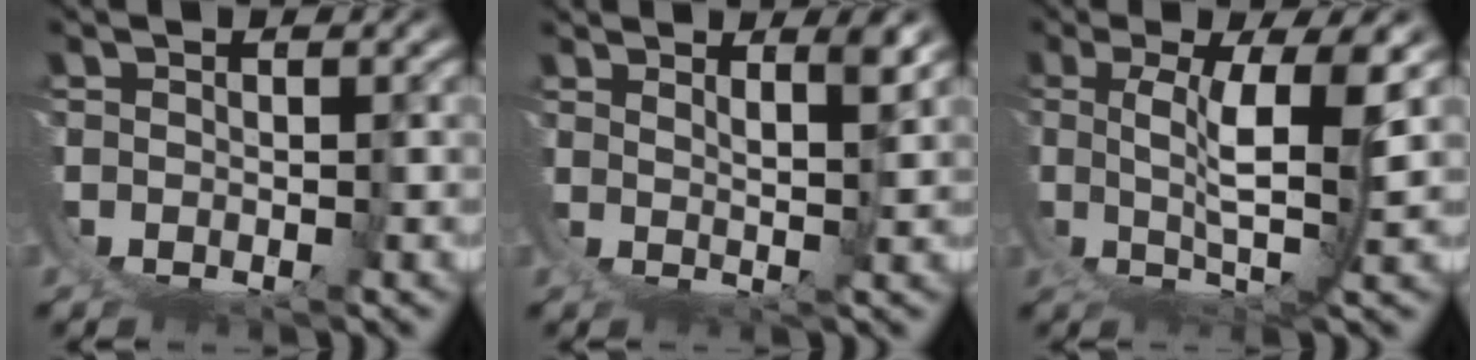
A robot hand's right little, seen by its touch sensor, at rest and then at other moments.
{"total": 3.7, "force": [2.4, -1.6, 2.3], "torque": [-0.018, -0.011, 0.048]}
{"total": 6.6, "force": [1.5, -0.2, 6.4], "torque": [-0.097, -0.015, 0.037]}